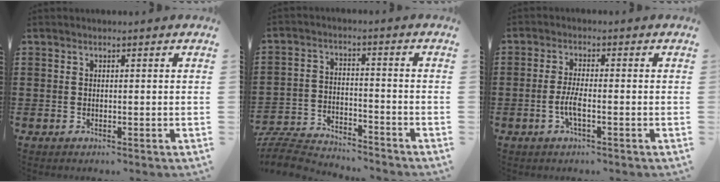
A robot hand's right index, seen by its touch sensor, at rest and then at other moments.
{"total": 6.5, "force": [-6.4, 0.7, 1.0], "torque": [-0.038, 0.001, -0.131]}
{"total": 3.5, "force": [-1.3, 0.6, 3.2], "torque": [-0.071, -0.004, -0.027]}